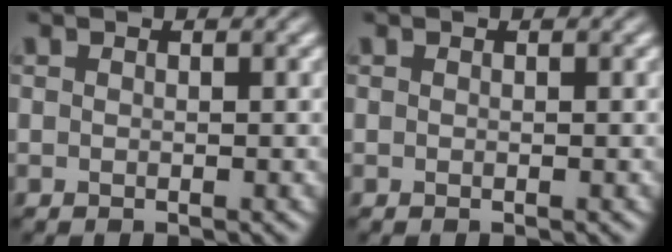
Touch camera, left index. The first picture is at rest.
{"total": 0.0}